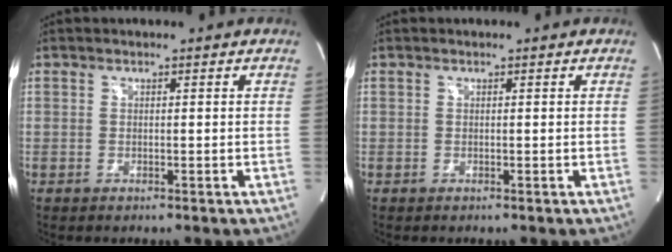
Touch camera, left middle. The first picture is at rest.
{"total": 0.0}